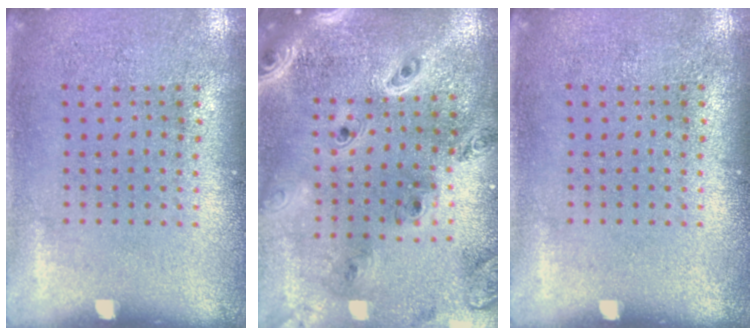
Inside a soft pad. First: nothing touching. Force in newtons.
{"total": 2.3, "press": 2.1, "slide": 1.0}
{"total": 0.0}